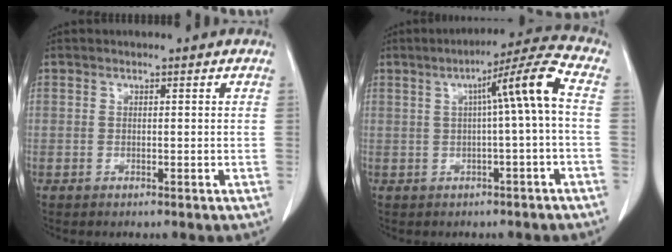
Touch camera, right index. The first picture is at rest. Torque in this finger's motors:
{"motor_torque": [0.85, -0.19, 0.42, 0.05]}